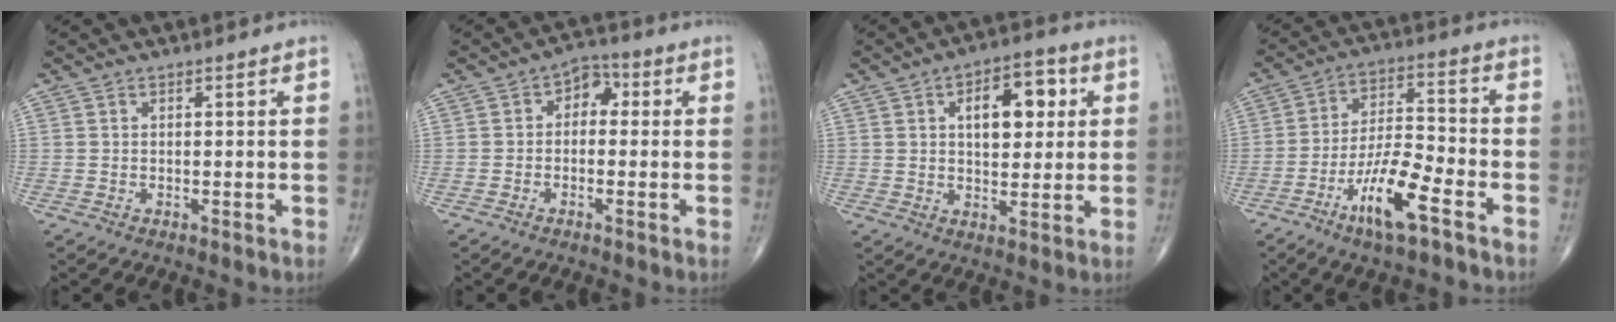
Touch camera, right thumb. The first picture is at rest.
{"total": 4.2, "force": [0.1, 3.1, 2.9], "torque": [-0.014, 0.021, -0.013]}
{"total": 10.9, "force": [2.9, 5.9, 8.6], "torque": [-0.085, 0.005, 0.039]}
{"total": 12.2, "force": [-6.7, 2.7, 9.8], "torque": [-0.187, 0.035, -0.122]}